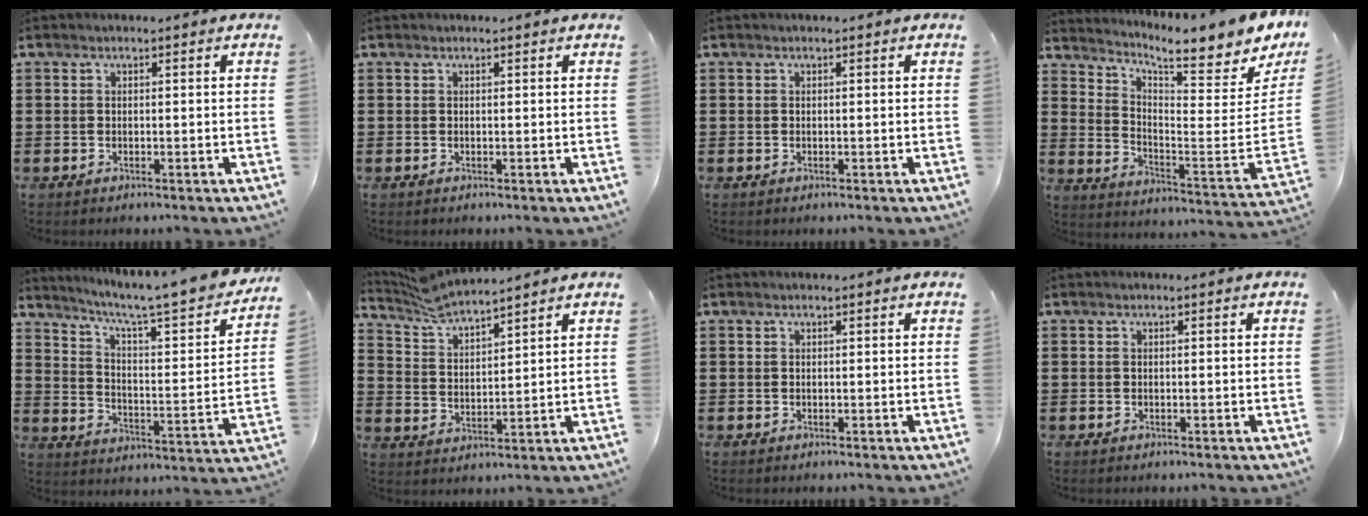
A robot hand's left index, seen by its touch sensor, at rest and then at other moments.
{"total": 0.0}
{"total": 0.0}
{"total": 6.9, "force": [6.1, 0.1, 3.1], "torque": [-0.071, -0.067, 0.094]}
{"total": 5.7, "force": [4.6, 0.1, 3.3], "torque": [-0.086, -0.041, 0.068]}
{"total": 5.4, "force": [5.2, 0.2, 1.4], "torque": [-0.048, -0.023, 0.092]}
{"total": 0.0}
{"total": 0.0}